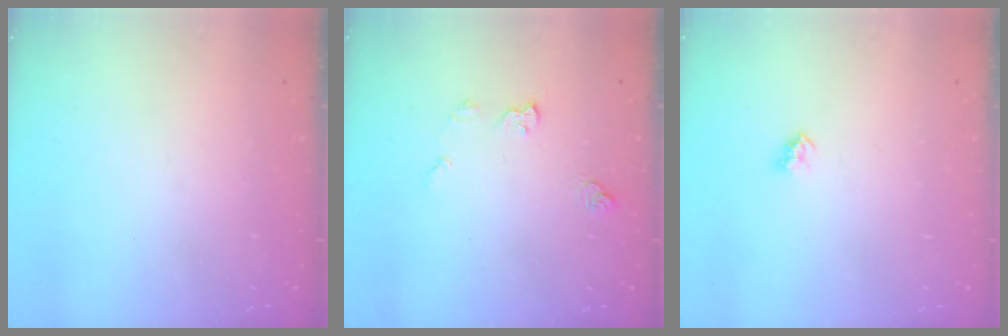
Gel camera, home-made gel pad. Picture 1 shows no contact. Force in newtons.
{"total": 7.9, "press": 7.9, "slide": 0.6}
{"total": 2.5, "press": 2.5, "slide": 0.1}